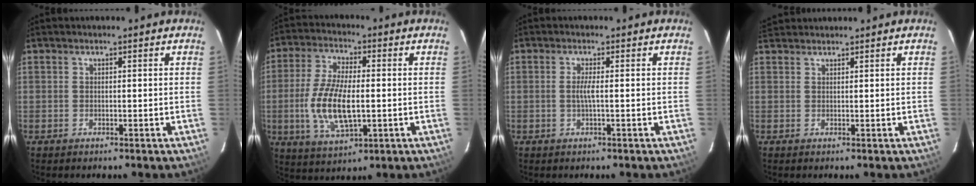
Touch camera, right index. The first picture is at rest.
{"total": 12.9, "force": [-1.6, 5.3, 11.7], "torque": [-0.241, -0.005, -0.028]}
{"total": 1.9, "force": [-0.2, -0.3, 1.9], "torque": [-0.036, -0.002, -0.007]}
{"total": 3.2, "force": [3.0, 1.1, 0.6], "torque": [-0.013, 0.021, 0.055]}